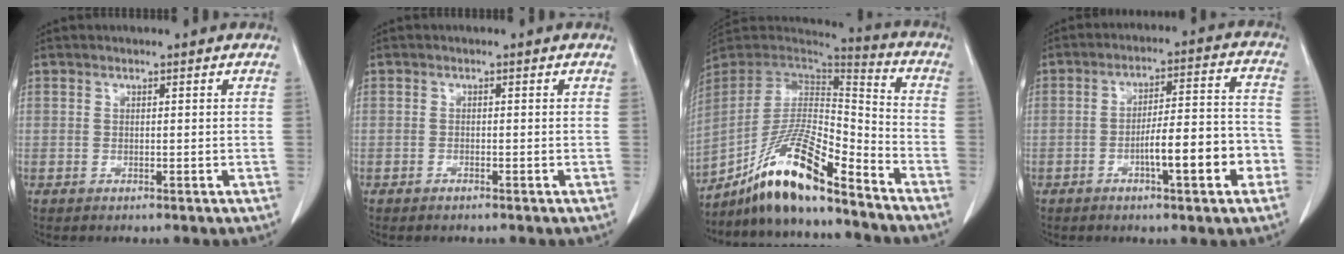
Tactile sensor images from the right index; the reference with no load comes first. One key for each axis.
{"total": 0.6, "fx": -0.6, "fy": 0.0, "fz": 0.3, "tx": -0.010, "ty": -0.001, "tz": -0.009}
{"total": 16.3, "fx": -11.6, "fy": 2.2, "fz": 11.2, "tx": -0.209, "ty": 0.002, "tz": -0.208}
{"total": 10.6, "fx": -3.9, "fy": 1.7, "fz": 9.7, "tx": -0.146, "ty": 0.023, "tz": -0.052}